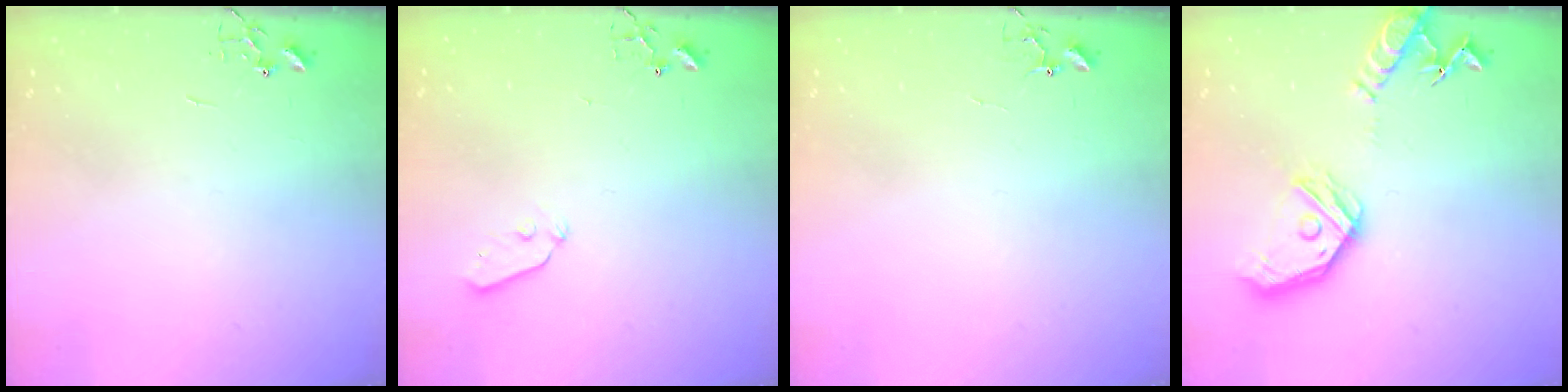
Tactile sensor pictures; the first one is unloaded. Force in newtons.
{"total": 4.4, "press": 4.3, "slide": 0.8}
{"total": 4.0, "press": 4.0, "slide": 0.3}
{"total": 17.1, "press": 16.9, "slide": 2.2}